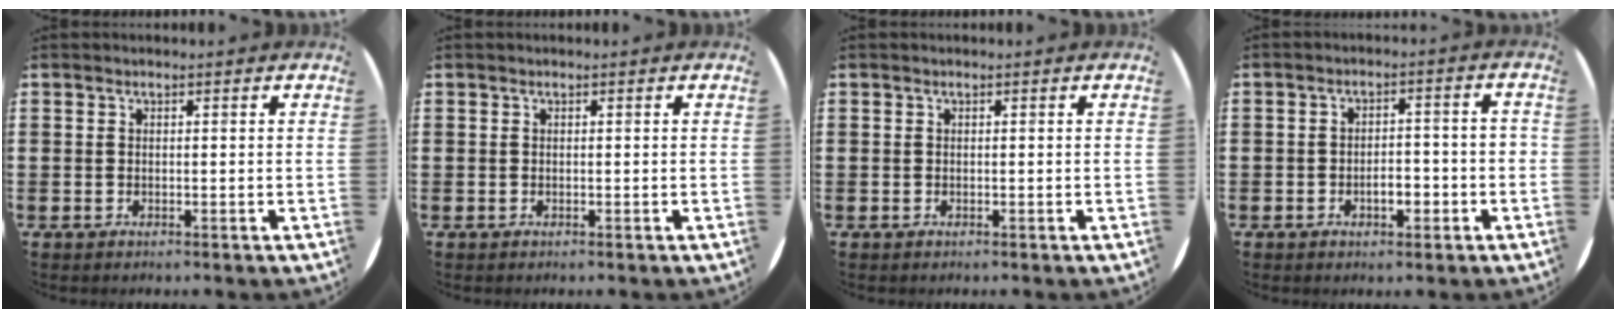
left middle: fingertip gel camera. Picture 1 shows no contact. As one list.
[{"total": 0.0}, {"total": 0.0}, {"total": 3.5, "force": [-1.3, 1.7, 2.8], "torque": [-0.041, 0.003, -0.029]}]